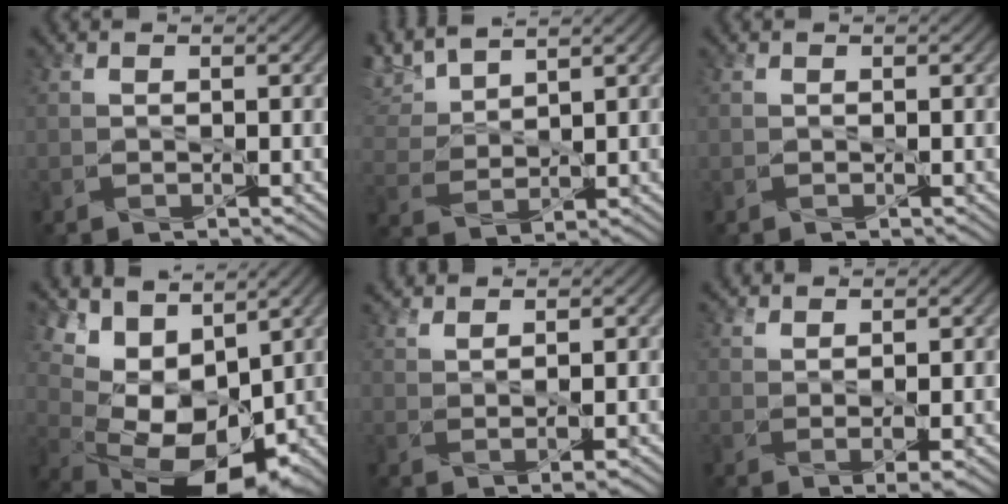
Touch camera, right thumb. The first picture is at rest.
{"total": 6.5, "force": [5.0, 1.8, 3.6], "torque": [-0.091, 0.015, 0.106]}
{"total": 0.0}
{"total": 15.1, "force": [4.8, 9.2, 10.9], "torque": [-0.191, 0.032, 0.100]}
{"total": 3.8, "force": [2.6, 0.6, 2.7], "torque": [-0.053, 0.000, 0.048]}
{"total": 3.3, "force": [1.8, 0.5, 2.7], "torque": [-0.056, 0.002, 0.042]}